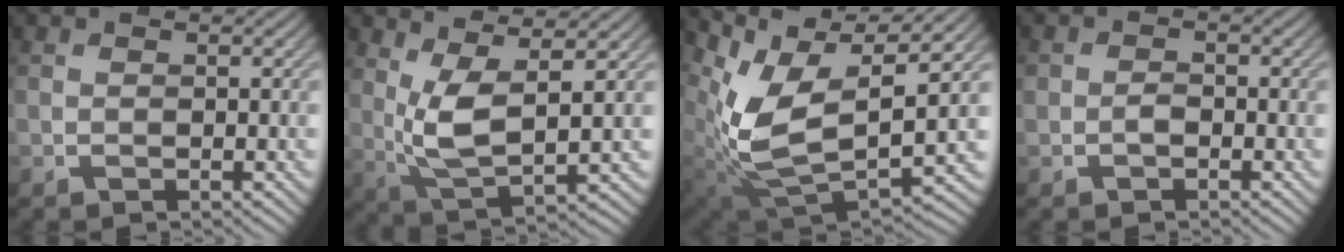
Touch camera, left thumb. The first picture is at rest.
{"total": 5.8, "force": [2.5, 1.5, 5.1], "torque": [-0.117, -0.003, 0.052]}
{"total": 11.4, "force": [4.3, 5.2, 9.2], "torque": [-0.208, -0.016, 0.094]}
{"total": 0.9, "force": [-0.4, 0.7, 0.5], "torque": [-0.006, 0.006, -0.010]}